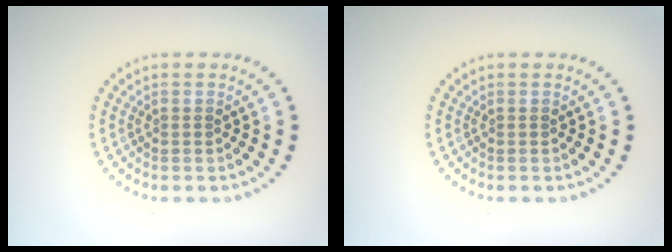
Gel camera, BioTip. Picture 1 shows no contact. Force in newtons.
{"total": 0.0}